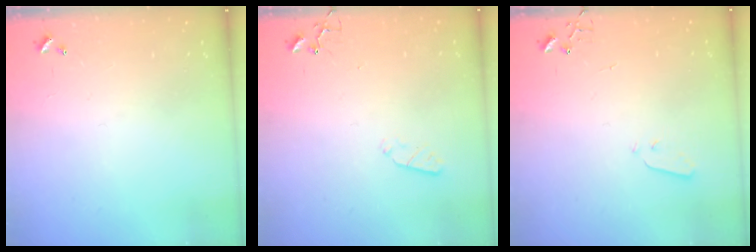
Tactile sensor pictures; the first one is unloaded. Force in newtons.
{"total": 3.2, "press": 3.1, "slide": 0.5}
{"total": 2.9, "press": 2.9, "slide": 0.4}